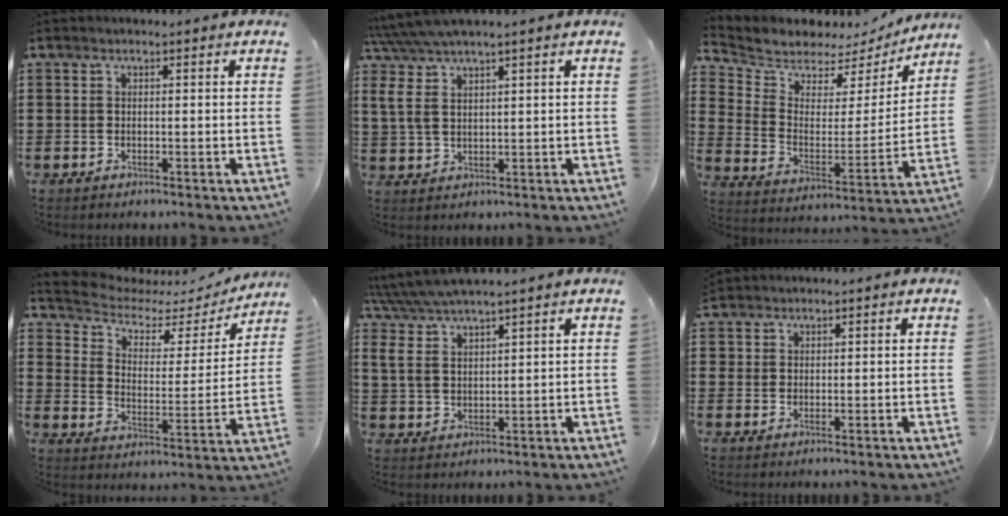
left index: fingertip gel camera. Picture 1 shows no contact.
{"total": 4.6, "force": [2.8, 0.8, 3.5], "torque": [-0.086, 0.000, 0.045]}
{"total": 5.5, "force": [5.0, 2.1, 0.3], "torque": [-0.044, -0.039, 0.084]}
{"total": 4.5, "force": [3.8, 2.0, 1.5], "torque": [-0.055, -0.024, 0.058]}
{"total": 5.1, "force": [4.0, 1.0, 2.9], "torque": [-0.078, -0.012, 0.069]}
{"total": 1.8, "force": [1.6, 0.9, -0.1], "torque": [-0.003, 0.004, 0.033]}